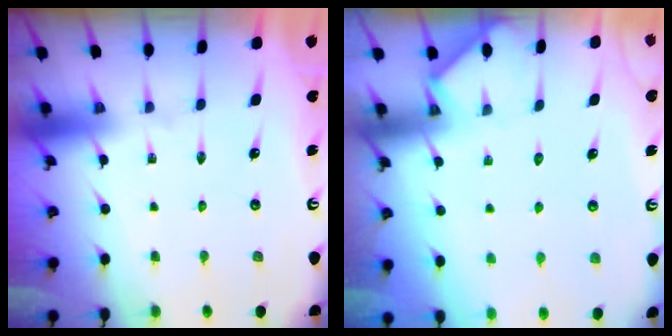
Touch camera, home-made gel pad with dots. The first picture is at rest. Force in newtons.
{"total": 3.1, "press": 3.1, "slide": 0.4}